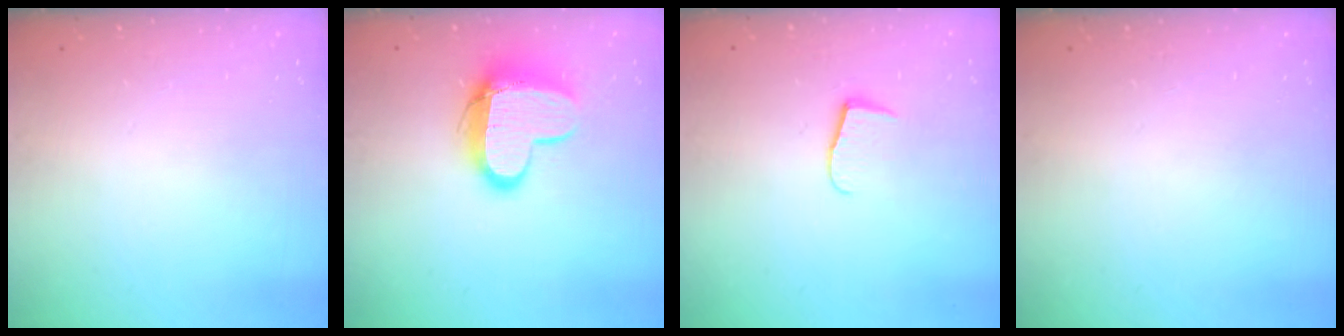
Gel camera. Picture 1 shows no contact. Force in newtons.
{"total": 13.2, "press": 13.2, "slide": 1.2}
{"total": 6.5, "press": 6.5, "slide": 0.6}
{"total": 0.0}